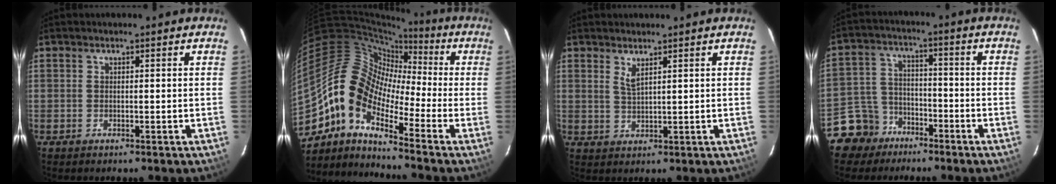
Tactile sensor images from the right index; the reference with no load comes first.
{"total": 12.3, "force": [-6.3, 5.8, 8.8], "torque": [-0.146, 0.017, -0.145]}
{"total": 2.1, "force": [1.6, 0.2, 1.4], "torque": [-0.027, -0.005, 0.027]}
{"total": 8.5, "force": [-5.8, 6.2, 0.6], "torque": [-0.033, 0.032, -0.104]}